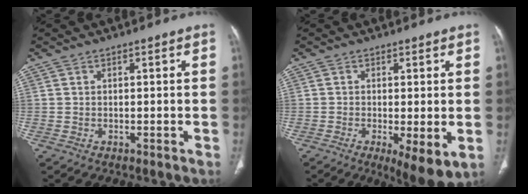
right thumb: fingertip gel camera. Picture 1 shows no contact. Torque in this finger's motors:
{"motor_torque": [-0.27, 0.35, 0.02, -0.05, 0.01]}